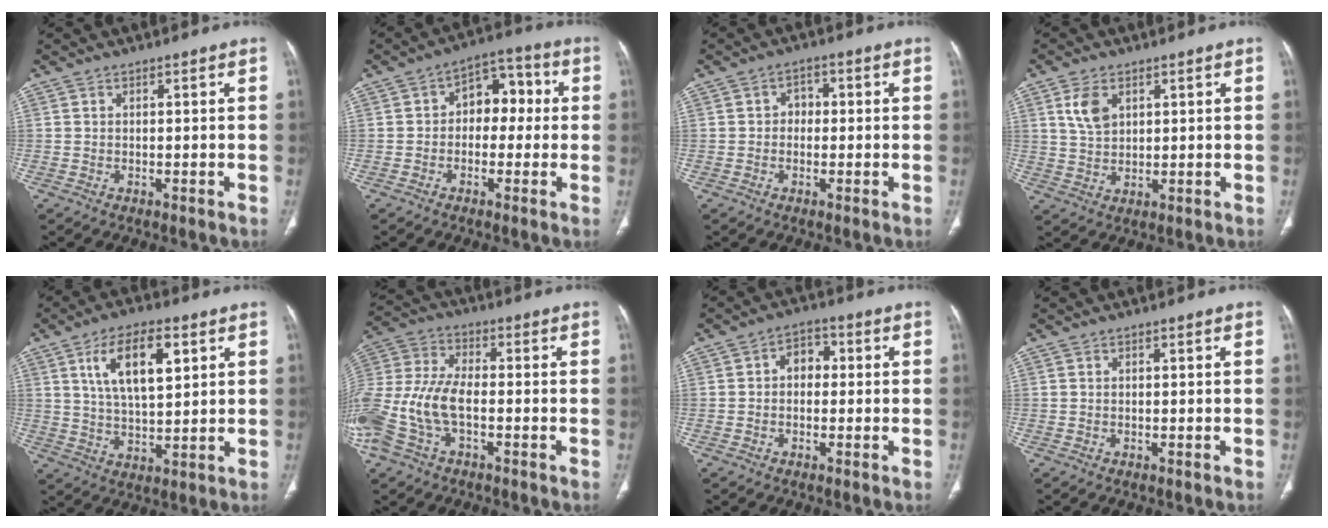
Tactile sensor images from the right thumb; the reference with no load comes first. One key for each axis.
{"total": 8.8, "fx": 0.3, "fy": 6.1, "fz": 6.3, "tx": -0.047, "ty": 0.033, "tz": -0.009}
{"total": 2.9, "fx": -0.1, "fy": 2.4, "fz": 1.6, "tx": -0.007, "ty": 0.013, "tz": -0.009}
{"total": 5.6, "fx": 2.4, "fy": 3.6, "fz": 3.6, "tx": -0.060, "ty": -0.008, "tz": 0.053}
{"total": 12.4, "fx": 4.7, "fy": 5.4, "fz": 10.1, "tx": -0.164, "ty": -0.012, "tz": 0.087}
{"total": 15.4, "fx": -4.2, "fy": 8.2, "fz": 12.4, "tx": -0.290, "ty": 0.027, "tz": -0.078}
{"total": 4.6, "fx": 0.2, "fy": 3.4, "fz": 3.1, "tx": -0.027, "ty": 0.016, "tz": -0.008}
{"total": 0.0}